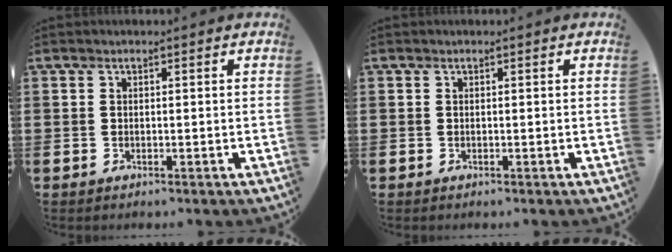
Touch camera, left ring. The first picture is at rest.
{"total": 0.0}